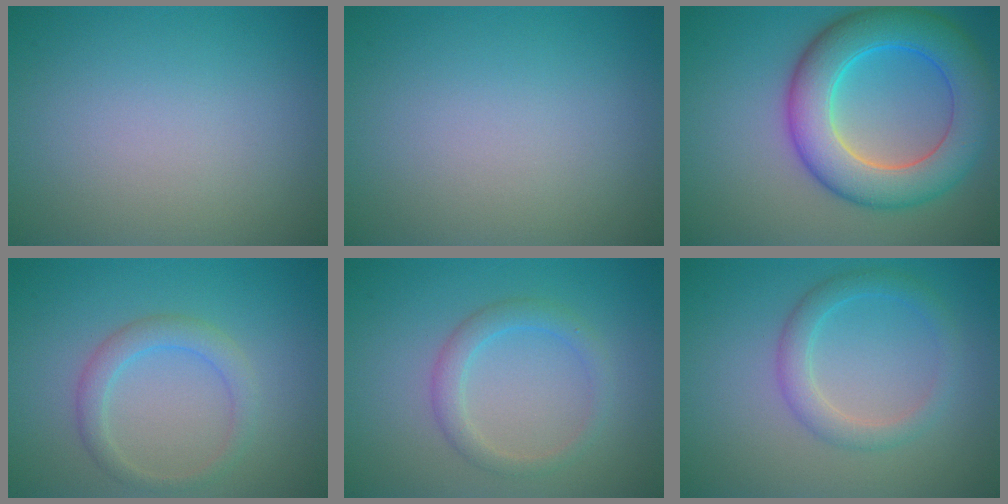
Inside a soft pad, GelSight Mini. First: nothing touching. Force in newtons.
{"total": 0.0}
{"total": 8.8, "press": 8.8, "slide": 0.2}
{"total": 2.5, "press": 2.5, "slide": 0.1}
{"total": 2.3, "press": 2.3, "slide": 0.1}
{"total": 2.6, "press": 2.6, "slide": 0.1}